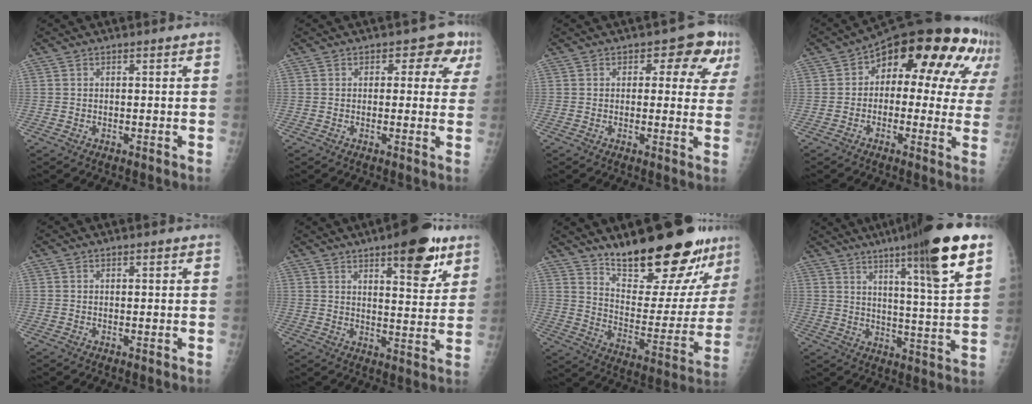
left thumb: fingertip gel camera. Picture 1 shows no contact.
{"total": 6.4, "force": [2.3, 4.2, 4.3], "torque": [0.002, 0.000, 0.014]}
{"total": 8.2, "force": [3.0, 4.9, 5.8], "torque": [-0.016, 0.001, 0.026]}
{"total": 19.9, "force": [6.9, 11.2, 14.9], "torque": [-0.132, 0.031, 0.079]}
{"total": 0.5, "force": [0.2, 0.3, 0.4], "torque": [-0.002, 0.001, 0.001]}
{"total": 13.3, "force": [7.6, 4.6, 9.8], "torque": [-0.098, -0.035, 0.103]}
{"total": 23.2, "force": [17.2, 7.2, 13.7], "torque": [-0.156, -0.112, 0.262]}
{"total": 17.4, "force": [9.8, 1.5, 14.4], "torque": [-0.200, -0.046, 0.143]}